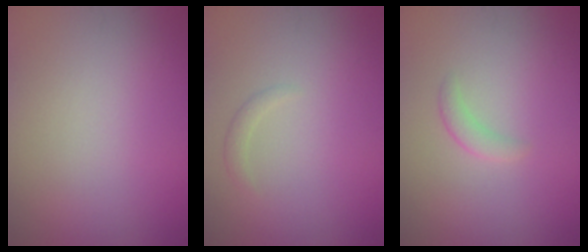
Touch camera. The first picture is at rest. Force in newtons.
{"total": 0.8, "press": 0.8, "slide": 0.1}
{"total": 1.2, "press": 1.2, "slide": 0.1}